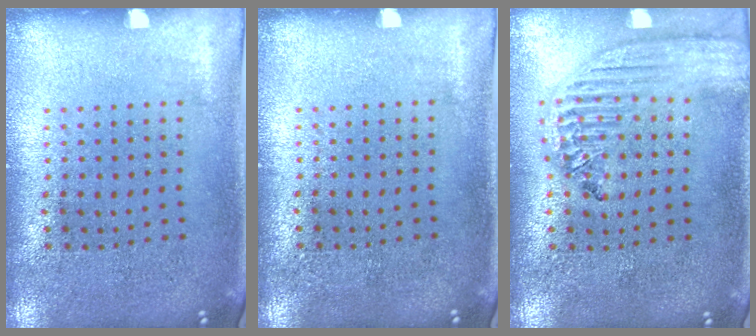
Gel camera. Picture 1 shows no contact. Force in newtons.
{"total": 0.0}
{"total": 2.1, "press": 1.9, "slide": 1.0}